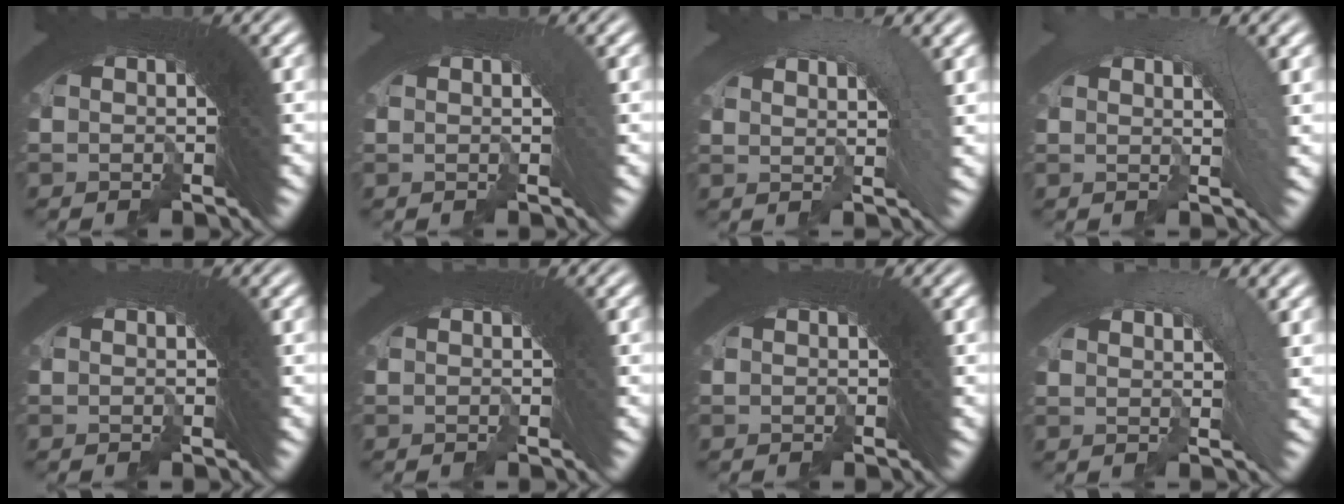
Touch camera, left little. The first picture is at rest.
{"total": 1.2, "force": [-0.7, -0.1, -1.0], "torque": [0.013, 0.000, -0.008]}
{"total": 2.0, "force": [-0.6, 1.5, 1.2], "torque": [-0.013, 0.003, -0.009]}
{"total": 2.0, "force": [-1.9, 0.3, -0.3], "torque": [0.020, 0.001, -0.030]}
{"total": 1.4, "force": [-0.9, -0.6, -0.9], "torque": [0.009, -0.009, -0.009]}
{"total": 0.8, "force": [-0.1, -0.4, -0.7], "torque": [0.009, -0.002, -0.001]}
{"total": 0.7, "force": [-0.4, -0.3, -0.5], "torque": [0.005, -0.003, -0.005]}
{"total": 1.8, "force": [-1.5, 0.9, 0.3], "torque": [0.001, -0.004, -0.022]}